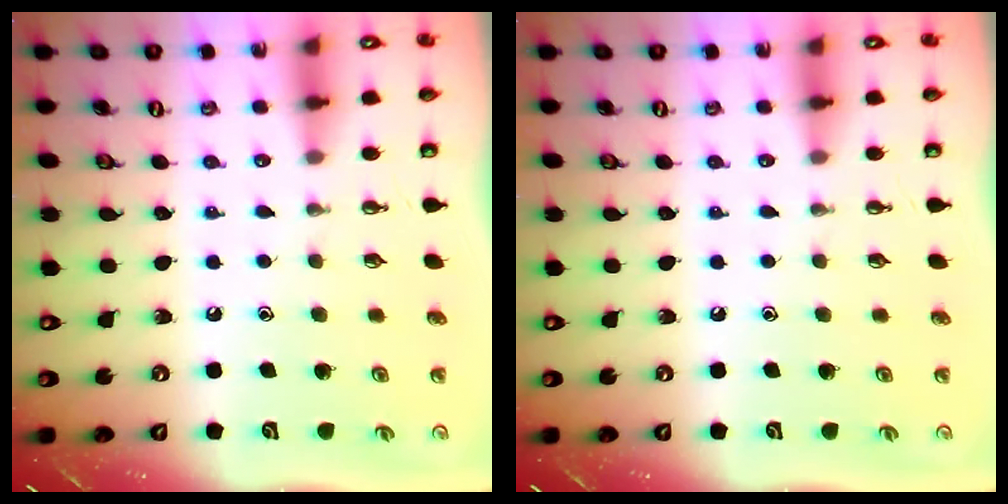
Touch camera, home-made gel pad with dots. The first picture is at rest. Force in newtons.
{"total": 0.0}